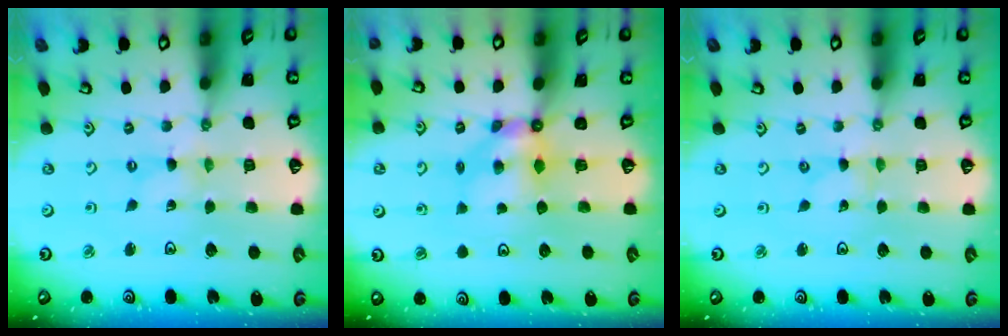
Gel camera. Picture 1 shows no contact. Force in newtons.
{"total": 5.0, "press": 5.0, "slide": 0.3}
{"total": 0.0}